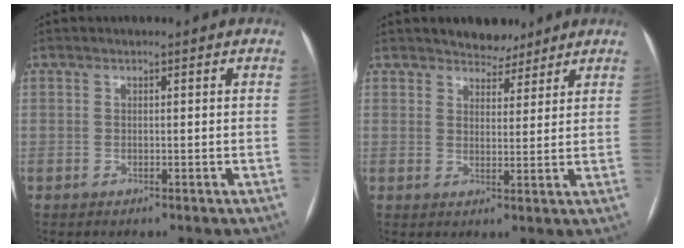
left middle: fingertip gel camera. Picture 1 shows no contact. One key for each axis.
{"total": 4.5, "fx": 3.9, "fy": 2.1, "fz": 1.0, "tx": -0.007, "ty": -0.001, "tz": 0.060}